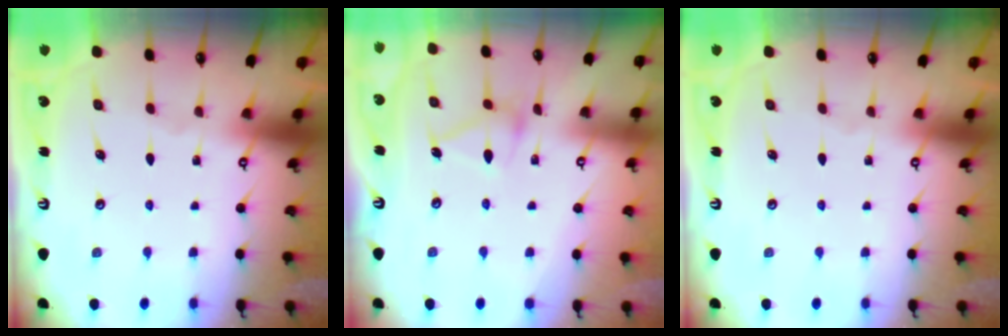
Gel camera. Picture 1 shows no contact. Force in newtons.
{"total": 12.1, "press": 12.1, "slide": 0.3}
{"total": 0.0}